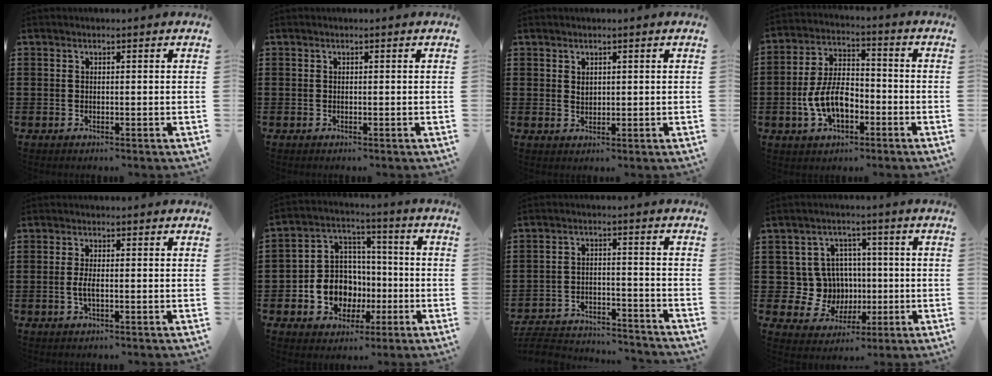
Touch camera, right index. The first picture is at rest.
{"total": 0.0}
{"total": 1.2, "force": [0.8, 0.8, 0.5], "torque": [-0.012, 0.003, 0.015]}
{"total": 8.7, "force": [-2.8, 4.8, 6.7], "torque": [-0.156, 0.002, -0.059]}
{"total": 2.5, "force": [-0.5, 0.6, 2.4], "torque": [-0.058, -0.006, -0.014]}
{"total": 8.5, "force": [-2.3, 7.8, 2.6], "torque": [-0.074, 0.007, -0.038]}
{"total": 5.3, "force": [-5.1, 0.7, 1.1], "torque": [-0.032, 0.002, -0.104]}
{"total": 8.3, "force": [0.2, 7.9, 2.6], "torque": [-0.067, 0.011, 0.015]}